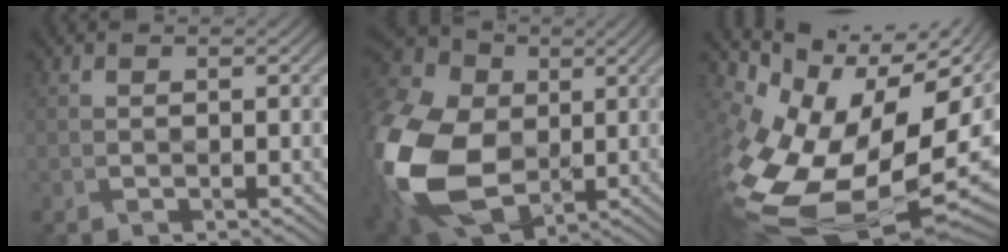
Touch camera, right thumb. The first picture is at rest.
{"total": 19.6, "force": [-1.1, 14.5, 13.2], "torque": [-0.365, -0.025, -0.014]}
{"total": 18.4, "force": [-2.8, 11.5, 14.0], "torque": [-0.258, -0.055, -0.014]}